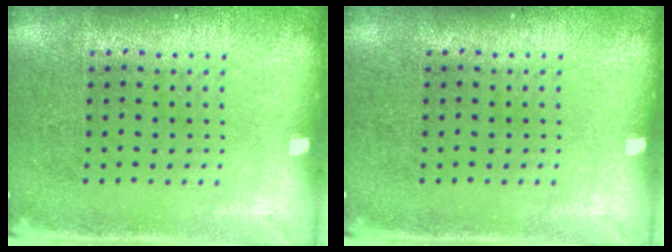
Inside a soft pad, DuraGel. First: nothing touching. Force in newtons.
{"total": 0.0}